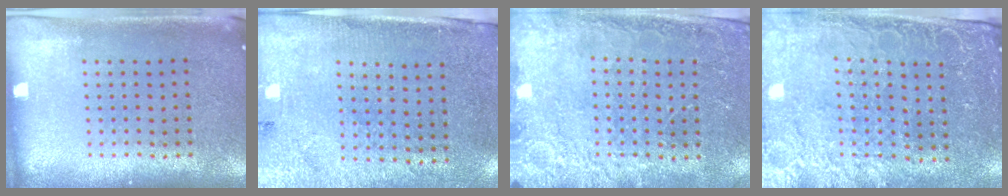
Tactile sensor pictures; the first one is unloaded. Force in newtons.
{"total": 2.7, "press": 2.4, "slide": 1.3}
{"total": 2.6, "press": 2.5, "slide": 0.5}
{"total": 3.1, "press": 2.9, "slide": 1.0}